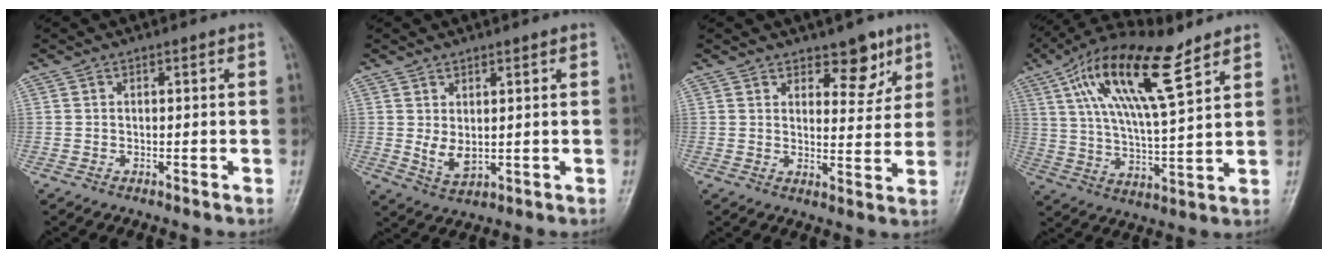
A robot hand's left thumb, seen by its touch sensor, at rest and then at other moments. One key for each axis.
{"total": 4.2, "fx": 0.9, "fy": 2.3, "fz": 3.4, "tx": -0.054, "ty": -0.015, "tz": 0.027}
{"total": 6.7, "fx": 4.4, "fy": 3.4, "fz": 3.6, "tx": -0.017, "ty": -0.029, "tz": 0.063}
{"total": 17.6, "fx": 9.6, "fy": 4.9, "fz": 13.9, "tx": -0.250, "ty": -0.023, "tz": 0.177}